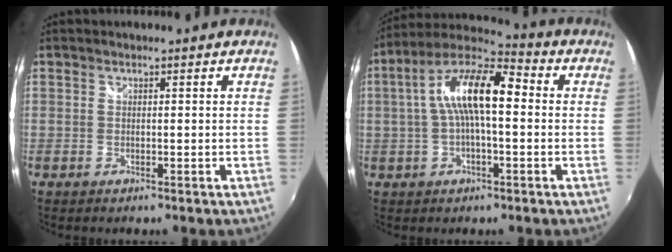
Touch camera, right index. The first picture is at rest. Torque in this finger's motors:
{"motor_torque": [0.92, -0.21, 0.67, 0.21]}